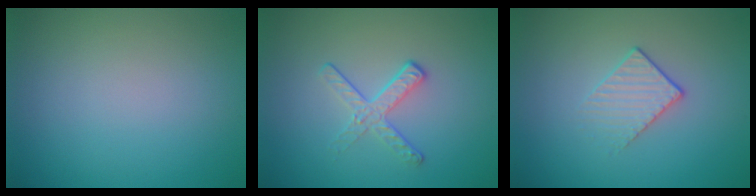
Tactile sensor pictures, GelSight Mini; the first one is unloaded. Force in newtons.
{"total": 2.1, "press": 1.4, "slide": 1.6}
{"total": 1.6, "press": 1.1, "slide": 1.1}